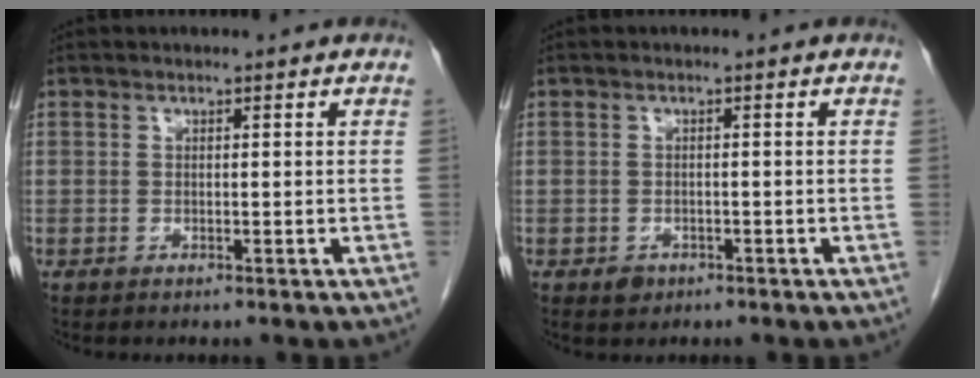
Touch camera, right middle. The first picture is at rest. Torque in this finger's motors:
{"motor_torque": [0.51, -0.24, 0.11, 0.00]}